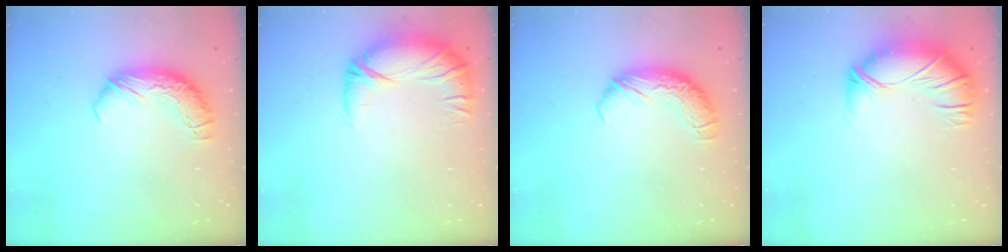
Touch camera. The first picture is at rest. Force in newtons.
{"total": 3.4, "press": 2.4, "slide": 2.4}
{"total": 0.0}
{"total": 2.7, "press": 1.1, "slide": 2.5}